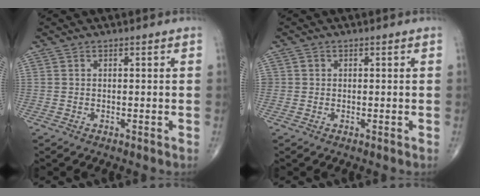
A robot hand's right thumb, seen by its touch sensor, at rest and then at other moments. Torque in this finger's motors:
{"motor_torque": [-0.36, 0.54, 0.18, 0.08, -0.01]}